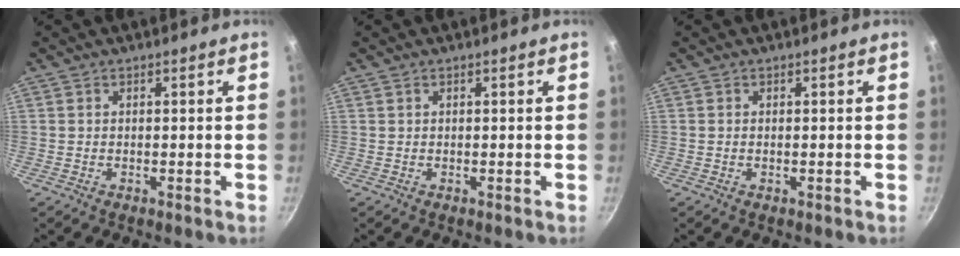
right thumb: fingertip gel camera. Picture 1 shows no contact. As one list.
[{"total": 0.0}, {"total": 0.5, "force": [-0.1, 0.2, 0.4], "torque": [-0.009, 0.002, -0.002]}]